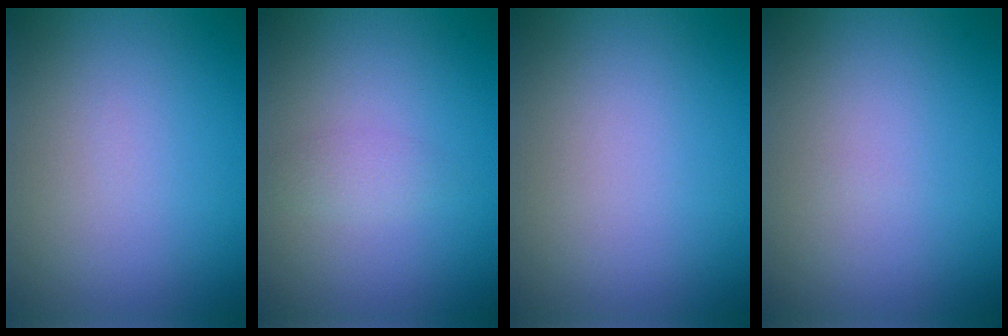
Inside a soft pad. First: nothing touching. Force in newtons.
{"total": 1.2, "press": 1.2, "slide": 0.0}
{"total": 0.0}
{"total": 0.0}